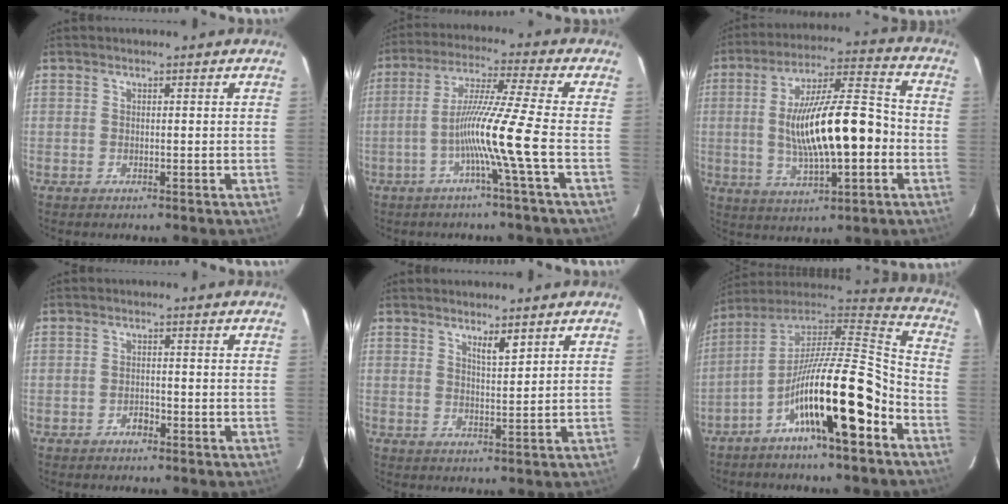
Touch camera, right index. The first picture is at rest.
{"total": 10.6, "force": [-3.2, -2.6, 9.8], "torque": [-0.183, -0.001, -0.065]}
{"total": 16.6, "force": [-1.9, 3.8, 16.1], "torque": [-0.289, 0.017, -0.025]}
{"total": 1.6, "force": [-1.1, 0.9, 0.8], "torque": [-0.011, 0.005, -0.018]}
{"total": 2.5, "force": [1.8, 0.3, 1.7], "torque": [-0.034, -0.006, 0.034]}
{"total": 19.0, "force": [-8.9, 2.0, 16.7], "torque": [-0.284, 0.012, -0.149]}